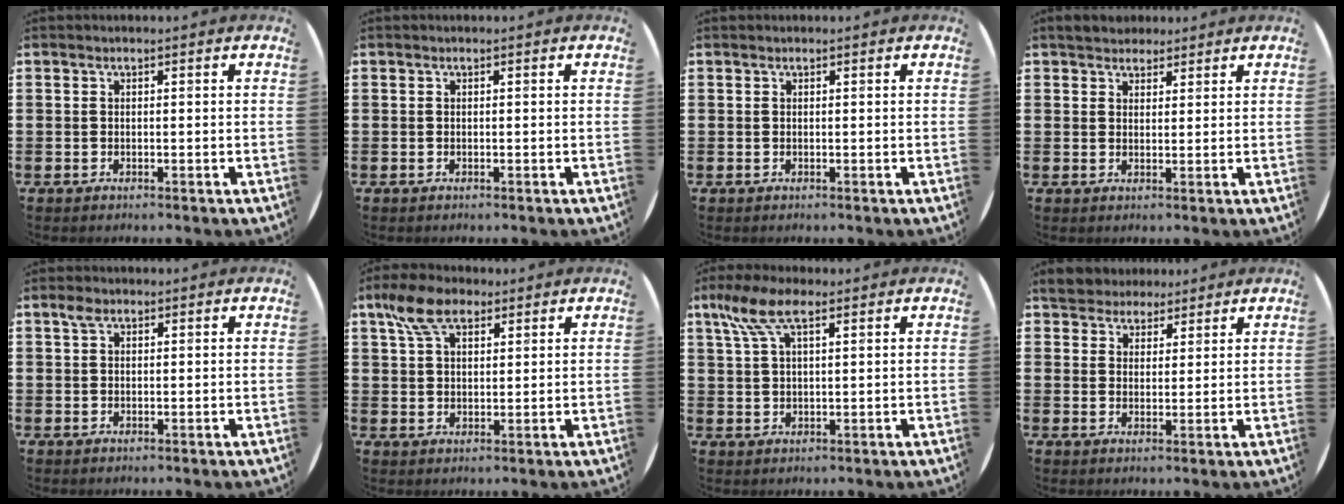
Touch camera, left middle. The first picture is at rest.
{"total": 0.0}
{"total": 0.0}
{"total": 2.7, "force": [2.5, 0.9, 0.0], "torque": [0.005, -0.001, 0.047]}
{"total": 1.5, "force": [0.9, 0.9, 0.8], "torque": [-0.010, 0.002, 0.015]}
{"total": 6.6, "force": [4.3, 3.4, 3.6], "torque": [-0.076, 0.004, 0.079]}
{"total": 6.5, "force": [3.7, 2.3, 4.8], "torque": [-0.105, 0.007, 0.066]}
{"total": 4.9, "force": [4.6, 1.8, 0.4], "torque": [-0.025, -0.003, 0.088]}